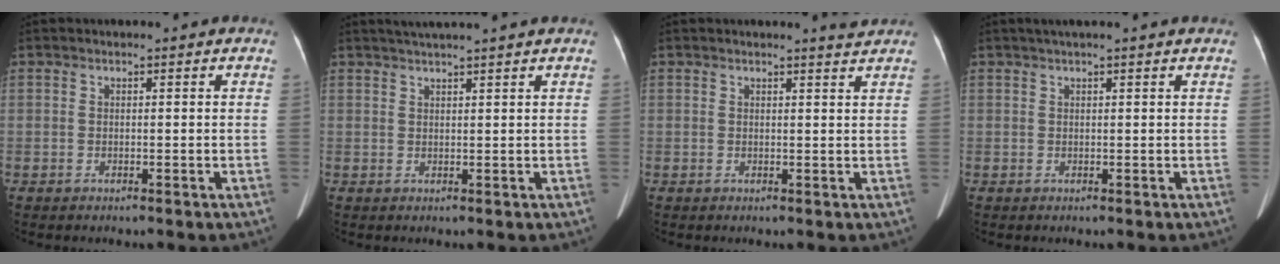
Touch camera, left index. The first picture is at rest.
{"total": 5.1, "force": [4.4, -0.9, 2.5], "torque": [-0.036, 0.026, 0.067]}
{"total": 1.7, "force": [1.6, -0.6, 0.2], "torque": [-0.011, -0.015, 0.017]}
{"total": 3.7, "force": [3.0, -0.4, 2.1], "torque": [-0.028, 0.033, 0.044]}